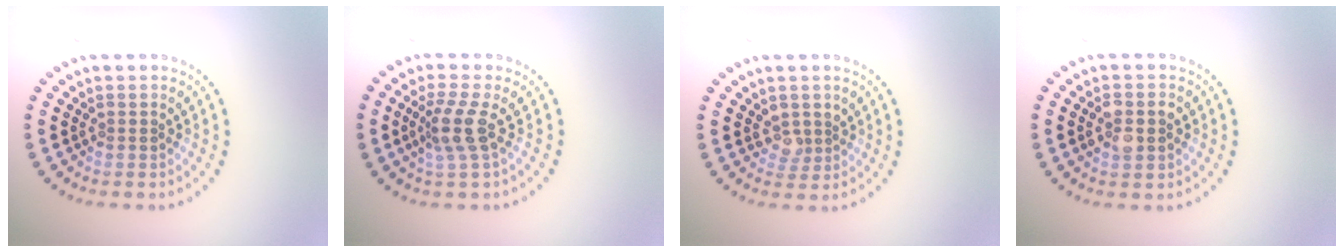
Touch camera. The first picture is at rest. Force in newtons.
{"total": 2.7, "press": 2.0, "slide": 1.9}
{"total": 1.7, "press": 1.4, "slide": 1.0}
{"total": 2.6, "press": 2.6, "slide": 0.2}